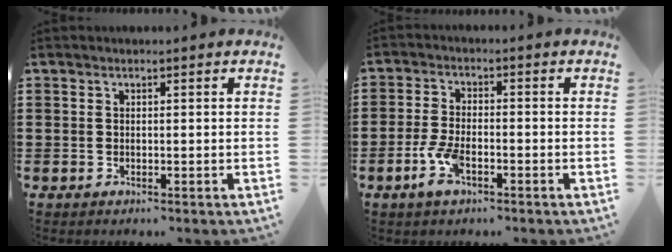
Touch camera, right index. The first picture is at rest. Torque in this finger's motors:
{"motor_torque": [0.18, -0.02, 0.12, 0.10]}